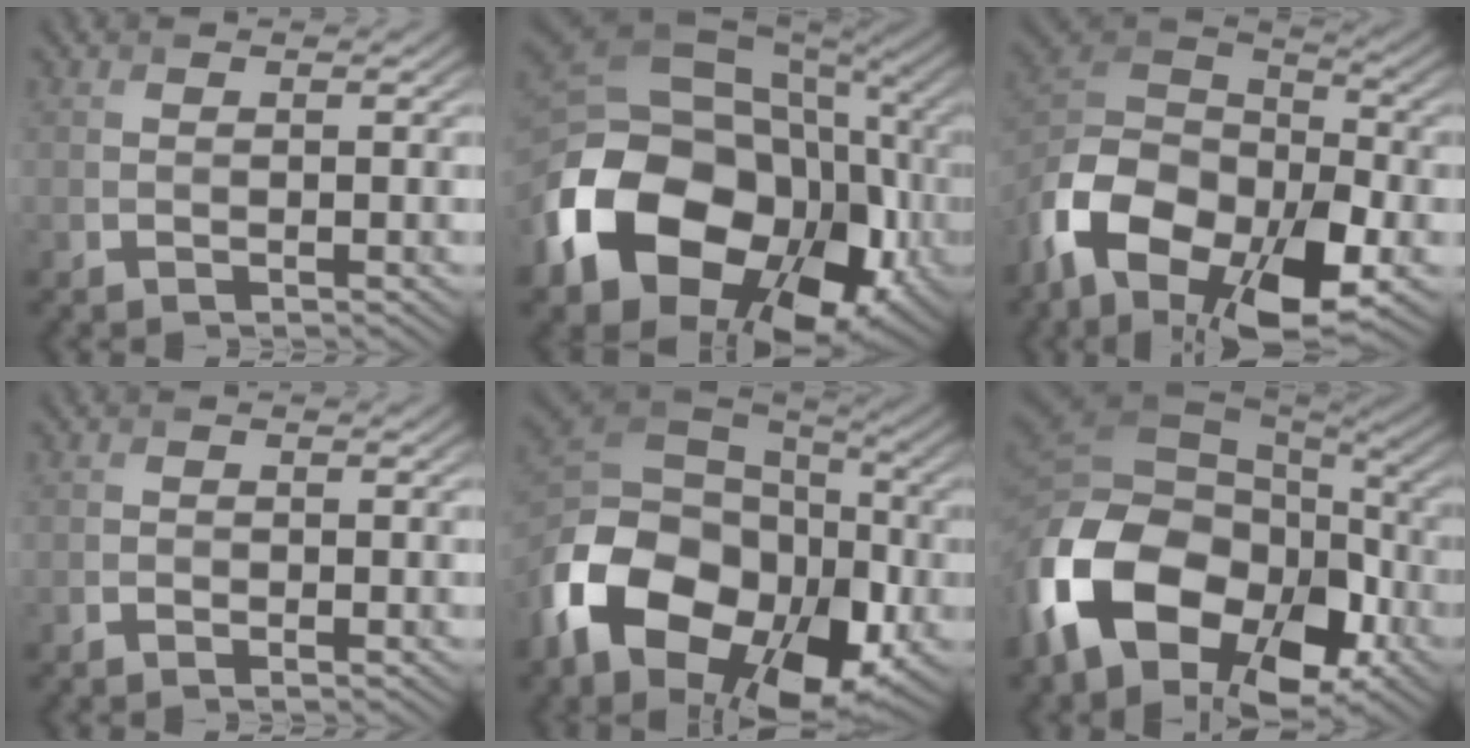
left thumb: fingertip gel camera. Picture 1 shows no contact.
{"total": 20.4, "force": [-5.9, 14.7, 12.9], "torque": [-0.285, -0.051, -0.078]}
{"total": 17.2, "force": [-8.4, 9.8, 11.3], "torque": [-0.257, -0.028, -0.161]}
{"total": 0.8, "force": [-0.5, 0.4, 0.4], "torque": [-0.006, -0.002, -0.007]}
{"total": 20.1, "force": [-7.6, 13.2, 13.1], "torque": [-0.292, -0.050, -0.128]}
{"total": 19.5, "force": [-6.7, 12.9, 12.9], "torque": [-0.290, -0.044, -0.104]}